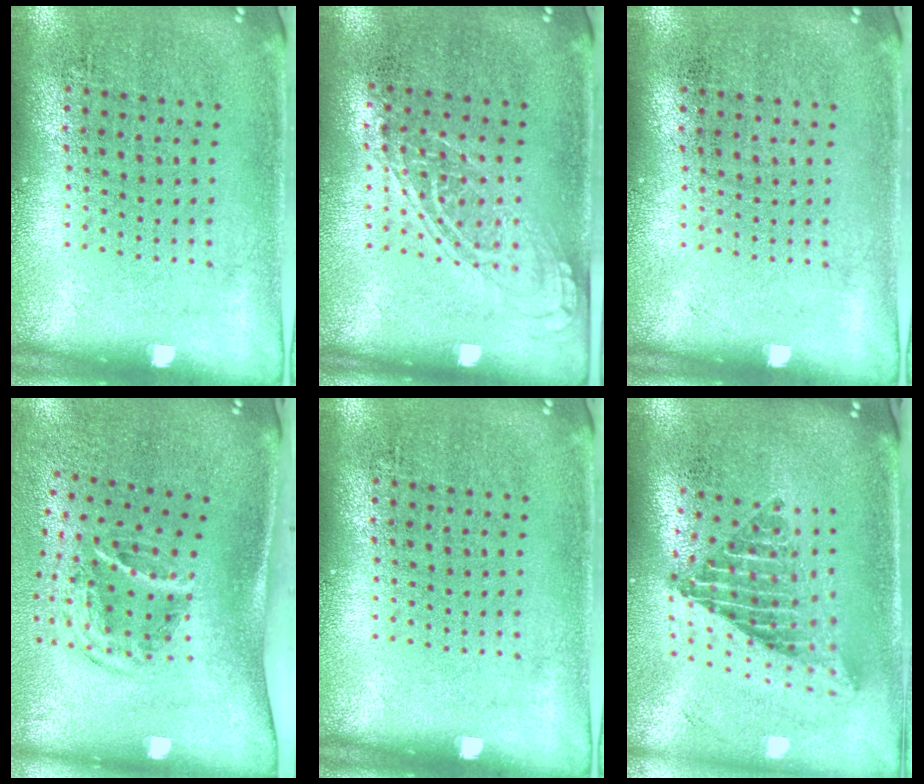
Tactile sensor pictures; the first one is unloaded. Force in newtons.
{"total": 1.3, "press": 1.2, "slide": 0.6}
{"total": 0.0}
{"total": 2.1, "press": 1.2, "slide": 1.7}
{"total": 0.0}
{"total": 2.4, "press": 1.7, "slide": 1.7}